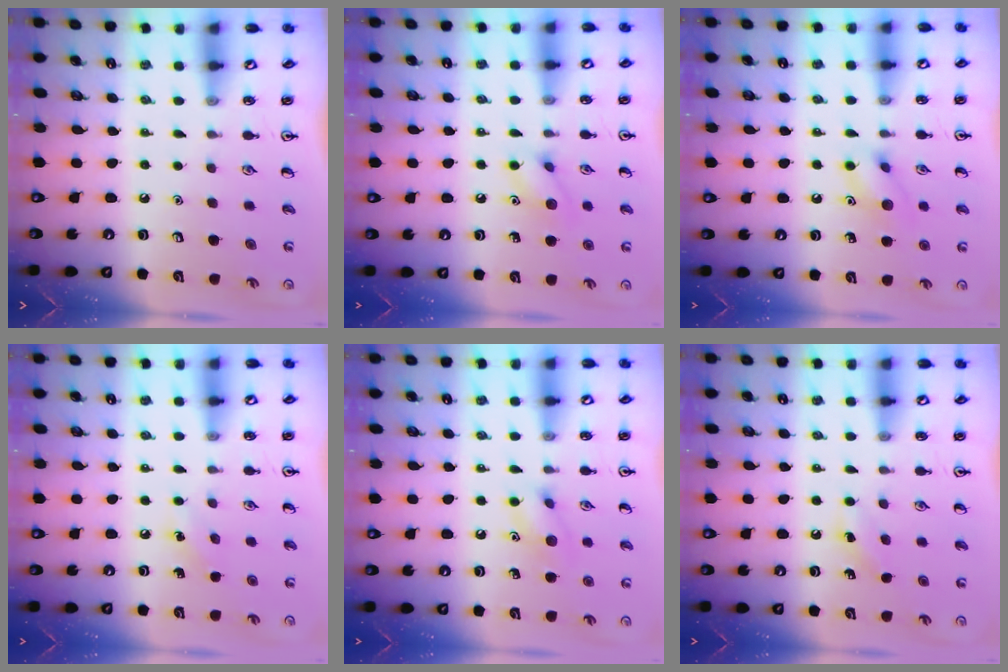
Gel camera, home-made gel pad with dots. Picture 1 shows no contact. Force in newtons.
{"total": 7.9, "press": 7.9, "slide": 0.6}
{"total": 8.8, "press": 8.8, "slide": 0.4}
{"total": 5.6, "press": 5.3, "slide": 1.9}
{"total": 8.2, "press": 8.1, "slide": 1.5}
{"total": 2.8, "press": 2.6, "slide": 1.0}